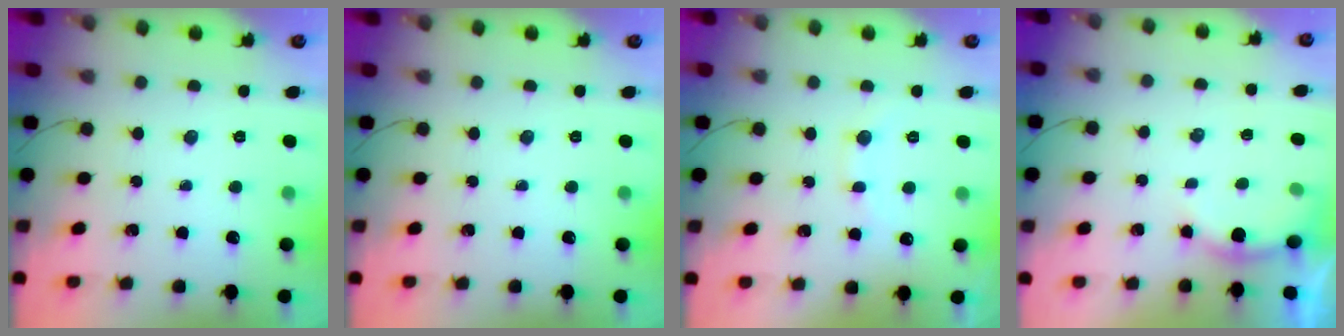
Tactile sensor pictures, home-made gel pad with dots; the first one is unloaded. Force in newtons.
{"total": 0.0}
{"total": 7.0, "press": 6.9, "slide": 1.2}
{"total": 5.0, "press": 4.9, "slide": 0.8}